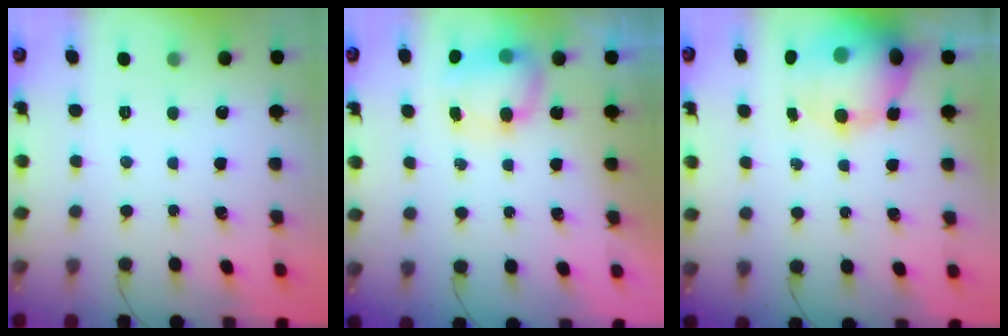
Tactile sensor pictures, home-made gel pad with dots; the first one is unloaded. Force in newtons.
{"total": 8.7, "press": 8.6, "slide": 1.7}
{"total": 15.9, "press": 15.5, "slide": 3.9}